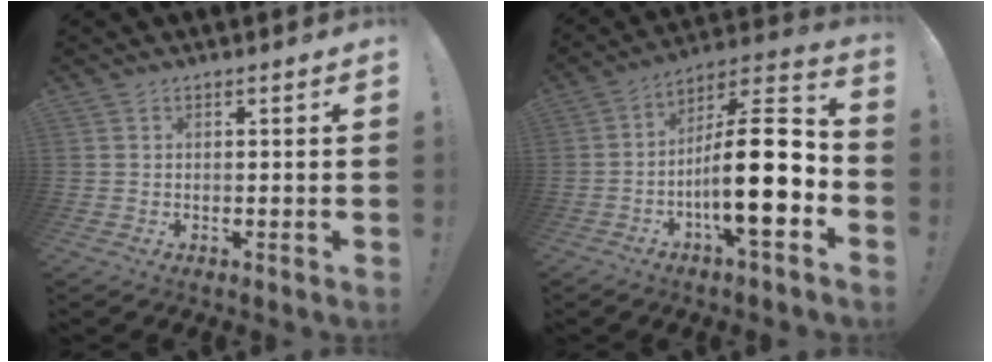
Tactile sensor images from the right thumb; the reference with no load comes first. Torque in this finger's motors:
{"motor_torque": [2.36, 2.64, 1.55, -1.22, 0.55]}